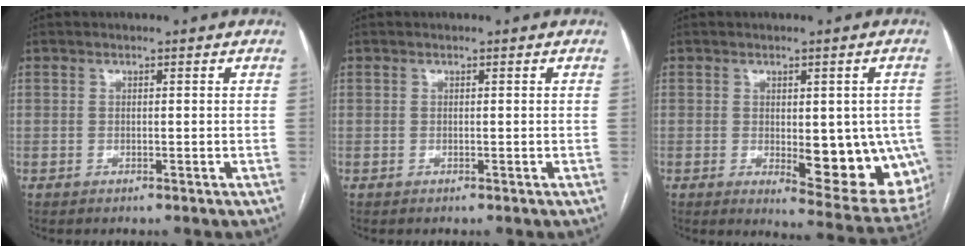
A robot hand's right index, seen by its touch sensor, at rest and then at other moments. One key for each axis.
{"total": 0.0}
{"total": 14.0, "fx": -2.5, "fy": 4.9, "fz": 12.9, "tx": -0.117, "ty": -0.008, "tz": -0.015}